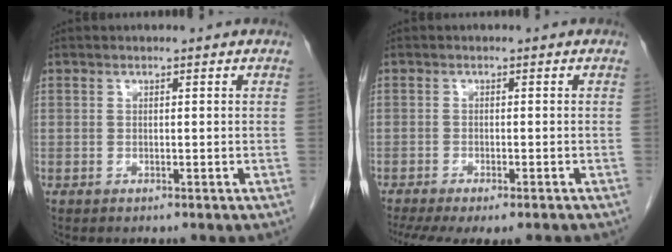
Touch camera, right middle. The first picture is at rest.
{"total": 11.5, "force": [-9.3, 3.1, 6.1], "torque": [-0.113, -0.013, -0.126]}